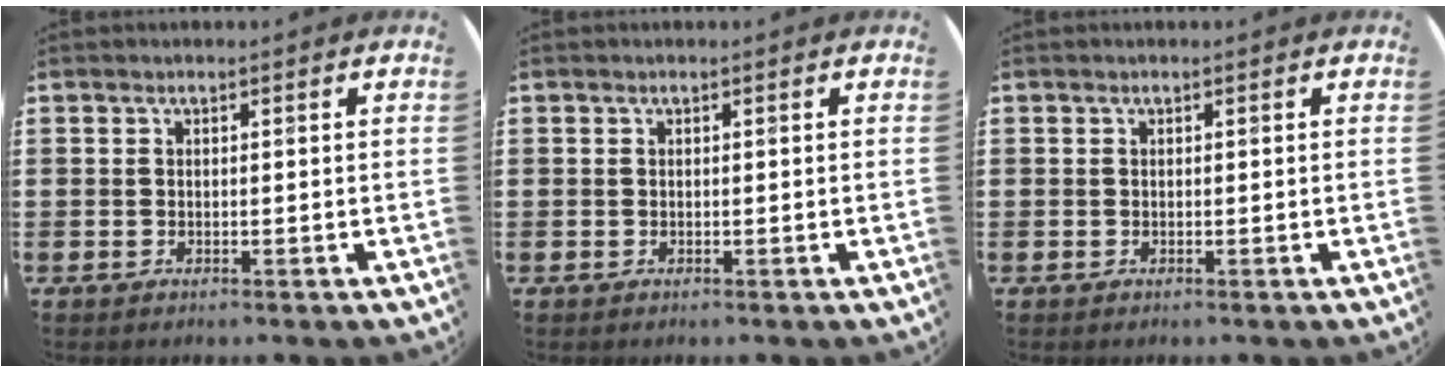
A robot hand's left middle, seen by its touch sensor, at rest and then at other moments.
{"total": 0.0}
{"total": 0.0}